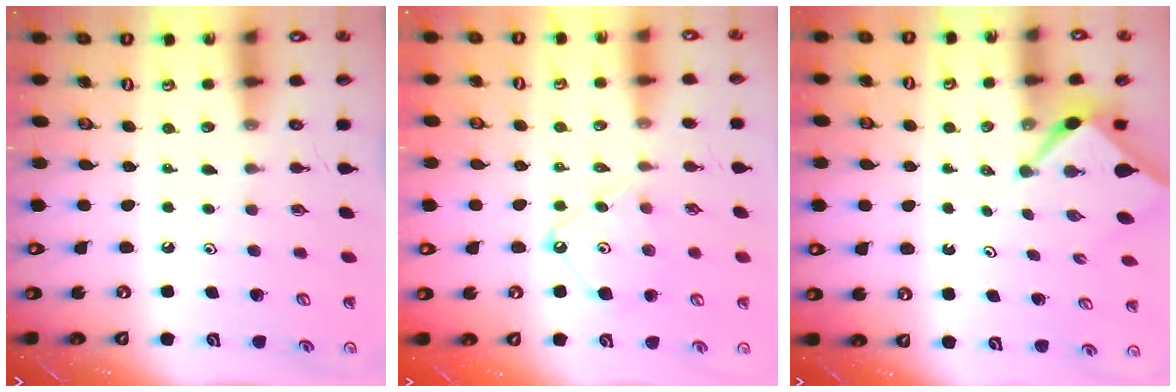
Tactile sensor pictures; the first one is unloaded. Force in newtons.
{"total": 8.6, "press": 8.6, "slide": 0.9}
{"total": 2.5, "press": 2.5, "slide": 0.3}